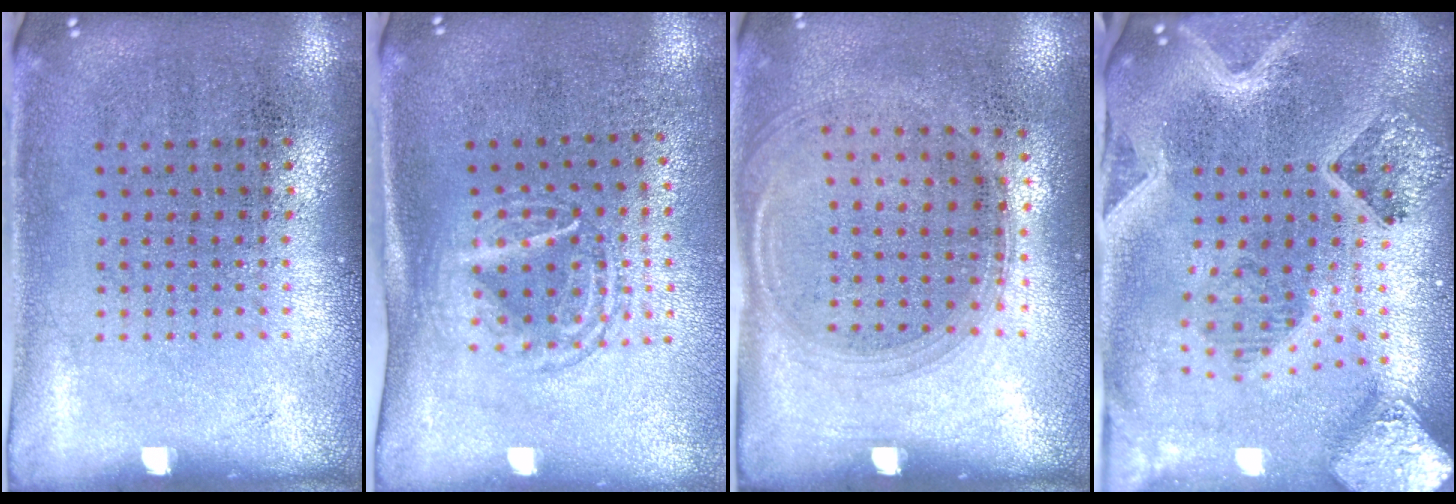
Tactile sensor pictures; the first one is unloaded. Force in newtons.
{"total": 1.6, "press": 1.3, "slide": 1.0}
{"total": 1.4, "press": 1.2, "slide": 0.7}
{"total": 4.1, "press": 3.2, "slide": 2.6}